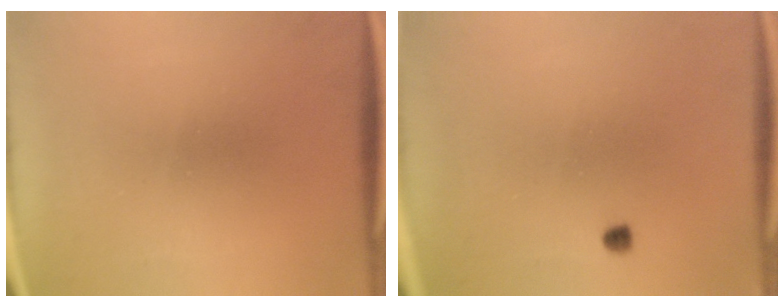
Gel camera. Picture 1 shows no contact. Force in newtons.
{"total": 1.0}